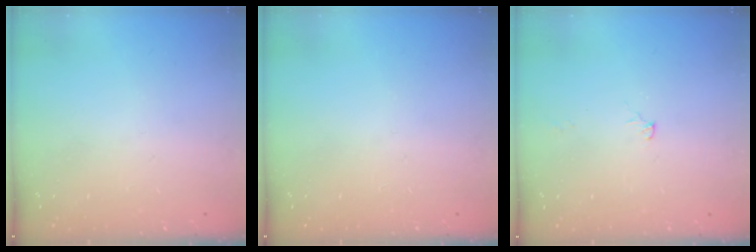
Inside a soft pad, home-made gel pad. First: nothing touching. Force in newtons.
{"total": 0.0}
{"total": 6.1, "press": 5.5, "slide": 2.6}